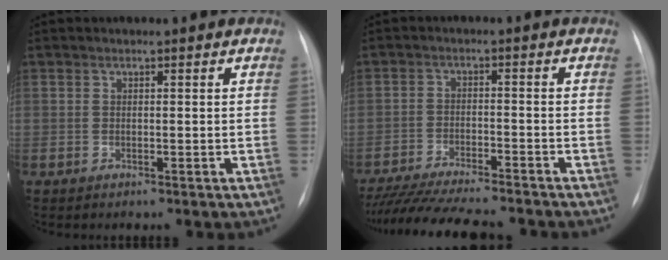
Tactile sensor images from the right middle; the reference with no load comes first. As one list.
[{"total": 16.0, "force": [-14.2, 1.6, 7.1], "torque": [-0.125, -0.025, -0.215]}]